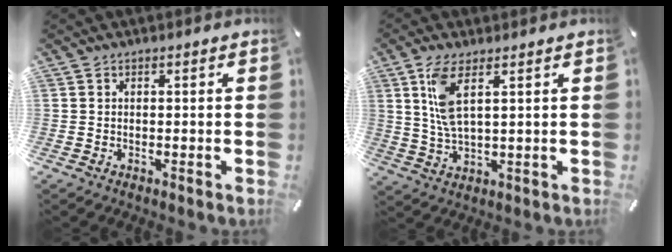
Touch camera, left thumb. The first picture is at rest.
{"total": 7.8, "force": [3.2, 2.8, 6.6], "torque": [-0.151, -0.003, 0.054]}